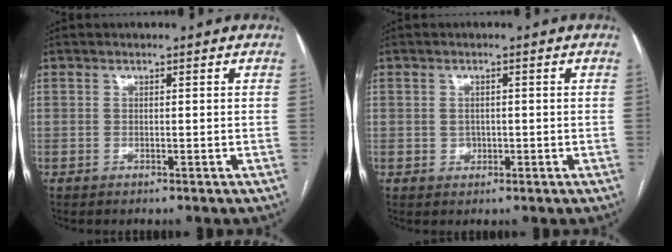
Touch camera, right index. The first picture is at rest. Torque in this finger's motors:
{"motor_torque": [-0.04, 0.00, -0.02, 0.00]}